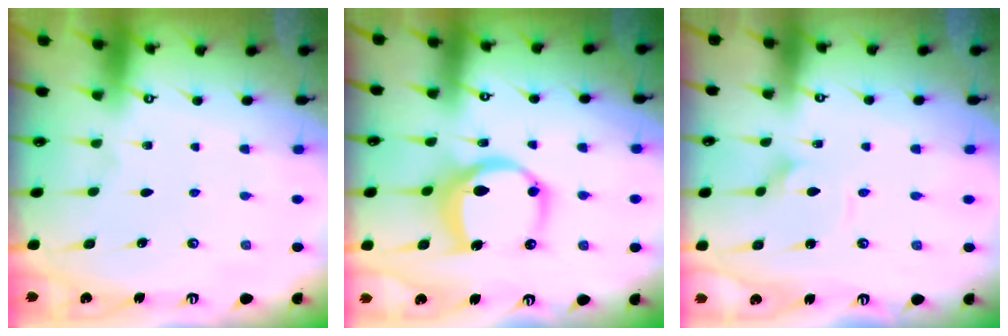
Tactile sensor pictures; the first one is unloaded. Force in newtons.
{"total": 11.2, "press": 11.2, "slide": 0.5}
{"total": 2.1, "press": 2.1, "slide": 0.1}